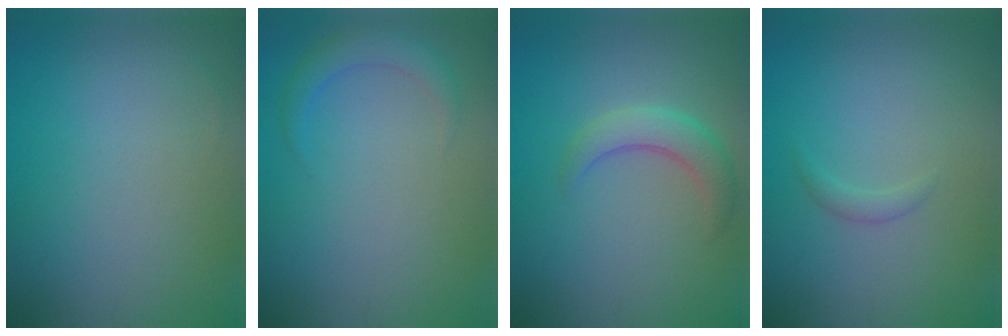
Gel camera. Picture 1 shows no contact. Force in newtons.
{"total": 2.1, "press": 2.1, "slide": 0.2}
{"total": 2.9, "press": 2.9, "slide": 0.1}
{"total": 0.8, "press": 0.8, "slide": 0.1}